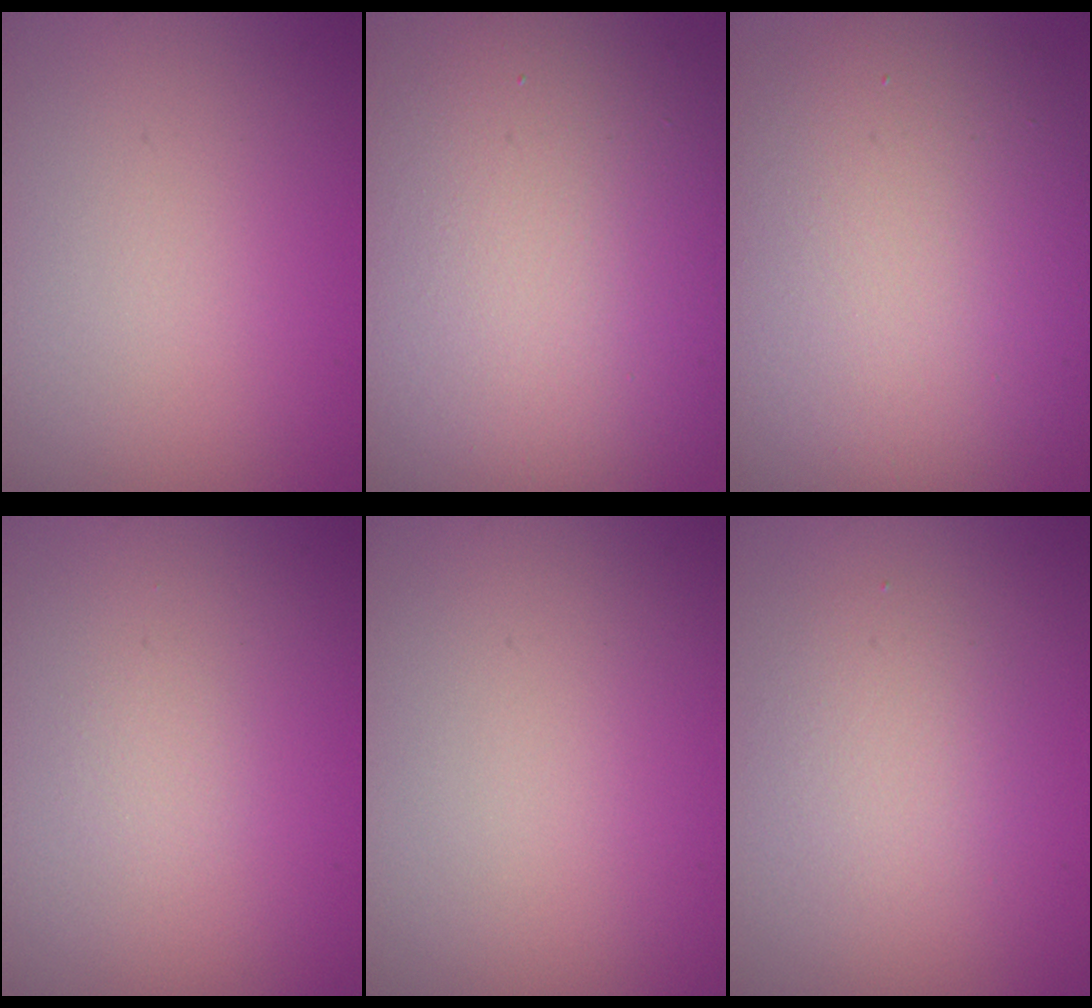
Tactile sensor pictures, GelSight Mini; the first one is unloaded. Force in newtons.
{"total": 15.2, "press": 15.2, "slide": 0.6}
{"total": 12.7, "press": 12.6, "slide": 0.8}
{"total": 0.5, "press": 0.5, "slide": 0.1}
{"total": 0.0}
{"total": 2.4, "press": 2.4, "slide": 0.4}